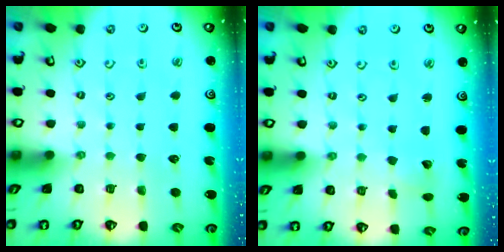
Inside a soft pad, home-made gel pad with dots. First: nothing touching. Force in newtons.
{"total": 3.1, "press": 3.1, "slide": 0.3}